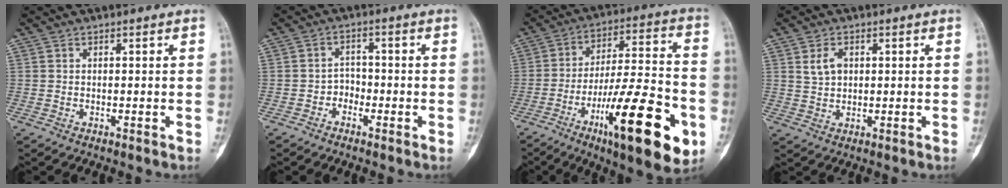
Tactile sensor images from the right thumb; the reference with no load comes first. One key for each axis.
{"total": 2.6, "fx": -1.5, "fy": 2.0, "fz": 0.7, "tx": 0.011, "ty": 0.017, "tz": -0.035}
{"total": 24.4, "fx": -9.8, "fy": 6.4, "fz": 21.5, "tx": -0.315, "ty": 0.039, "tz": -0.147}
{"total": 3.7, "fx": 1.2, "fy": 2.5, "fz": 2.4, "tx": -0.036, "ty": -0.002, "tz": 0.026}